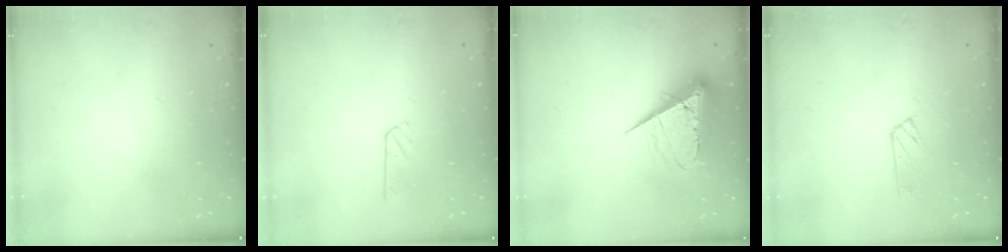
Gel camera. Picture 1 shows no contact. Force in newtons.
{"total": 2.8, "press": 2.8, "slide": 0.2}
{"total": 10.2, "press": 10.2, "slide": 0.6}
{"total": 3.8, "press": 3.7, "slide": 0.5}